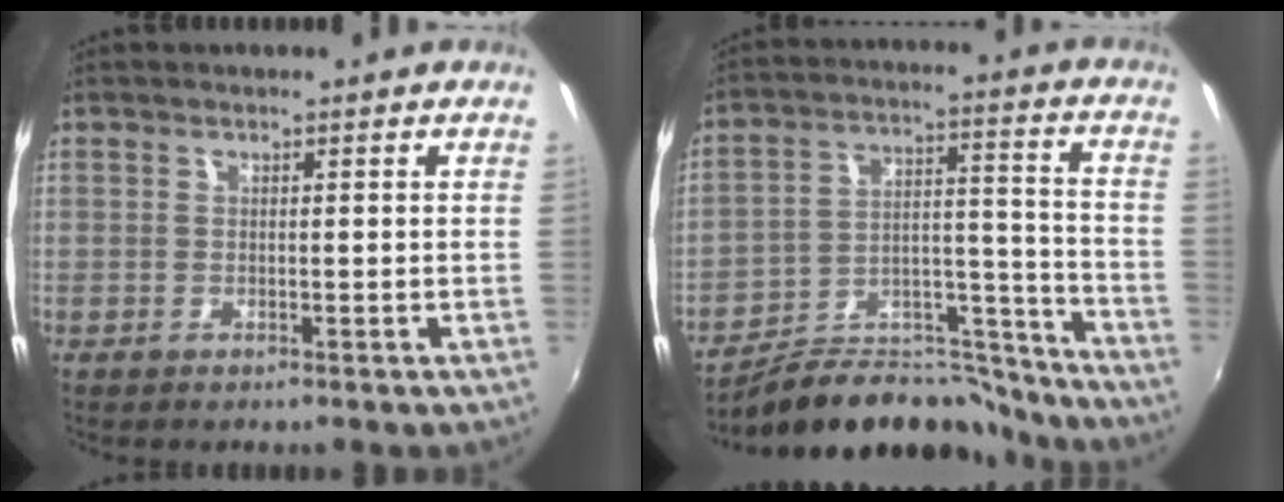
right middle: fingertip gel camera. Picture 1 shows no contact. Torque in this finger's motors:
{"motor_torque": [-1.14, -1.00, -0.92, -0.21]}